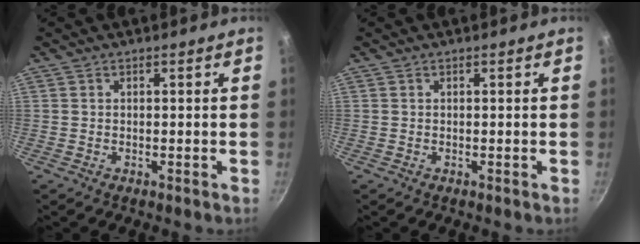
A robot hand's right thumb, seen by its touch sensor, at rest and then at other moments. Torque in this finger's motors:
{"motor_torque": [0.00, 0.00, 0.01, 0.00, 0.00]}